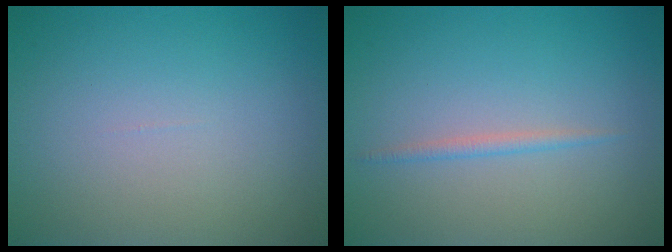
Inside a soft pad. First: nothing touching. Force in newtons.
{"total": 0.9, "press": 0.9, "slide": 0.0}